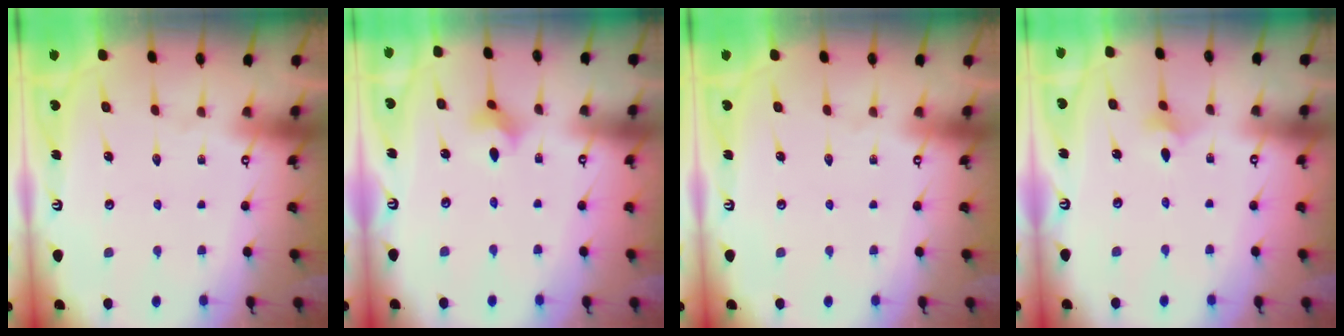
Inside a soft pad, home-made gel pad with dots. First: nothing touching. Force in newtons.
{"total": 3.5, "press": 3.5, "slide": 0.6}
{"total": 0.0}
{"total": 2.7, "press": 2.6, "slide": 0.5}